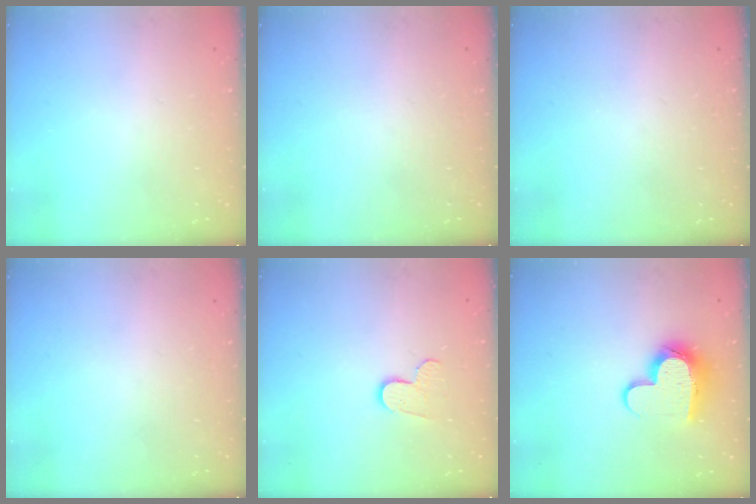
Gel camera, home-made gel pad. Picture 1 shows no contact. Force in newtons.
{"total": 0.0}
{"total": 0.0}
{"total": 0.0}
{"total": 6.3, "press": 6.3, "slide": 0.5}
{"total": 11.7, "press": 11.7, "slide": 1.0}